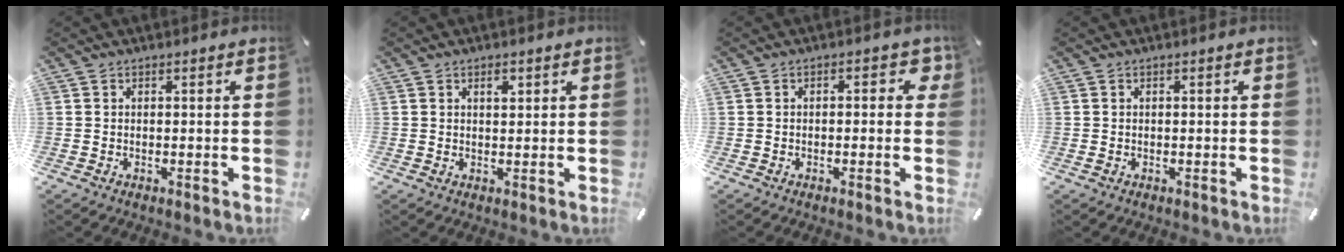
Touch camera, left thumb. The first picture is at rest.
{"total": 2.1, "force": [1.0, 1.1, 1.5], "torque": [-0.017, -0.003, 0.013]}
{"total": 3.2, "force": [-0.2, 1.7, 2.7], "torque": [-0.038, 0.005, -0.010]}
{"total": 0.8, "force": [-0.2, 0.3, 0.7], "torque": [-0.012, 0.000, -0.004]}